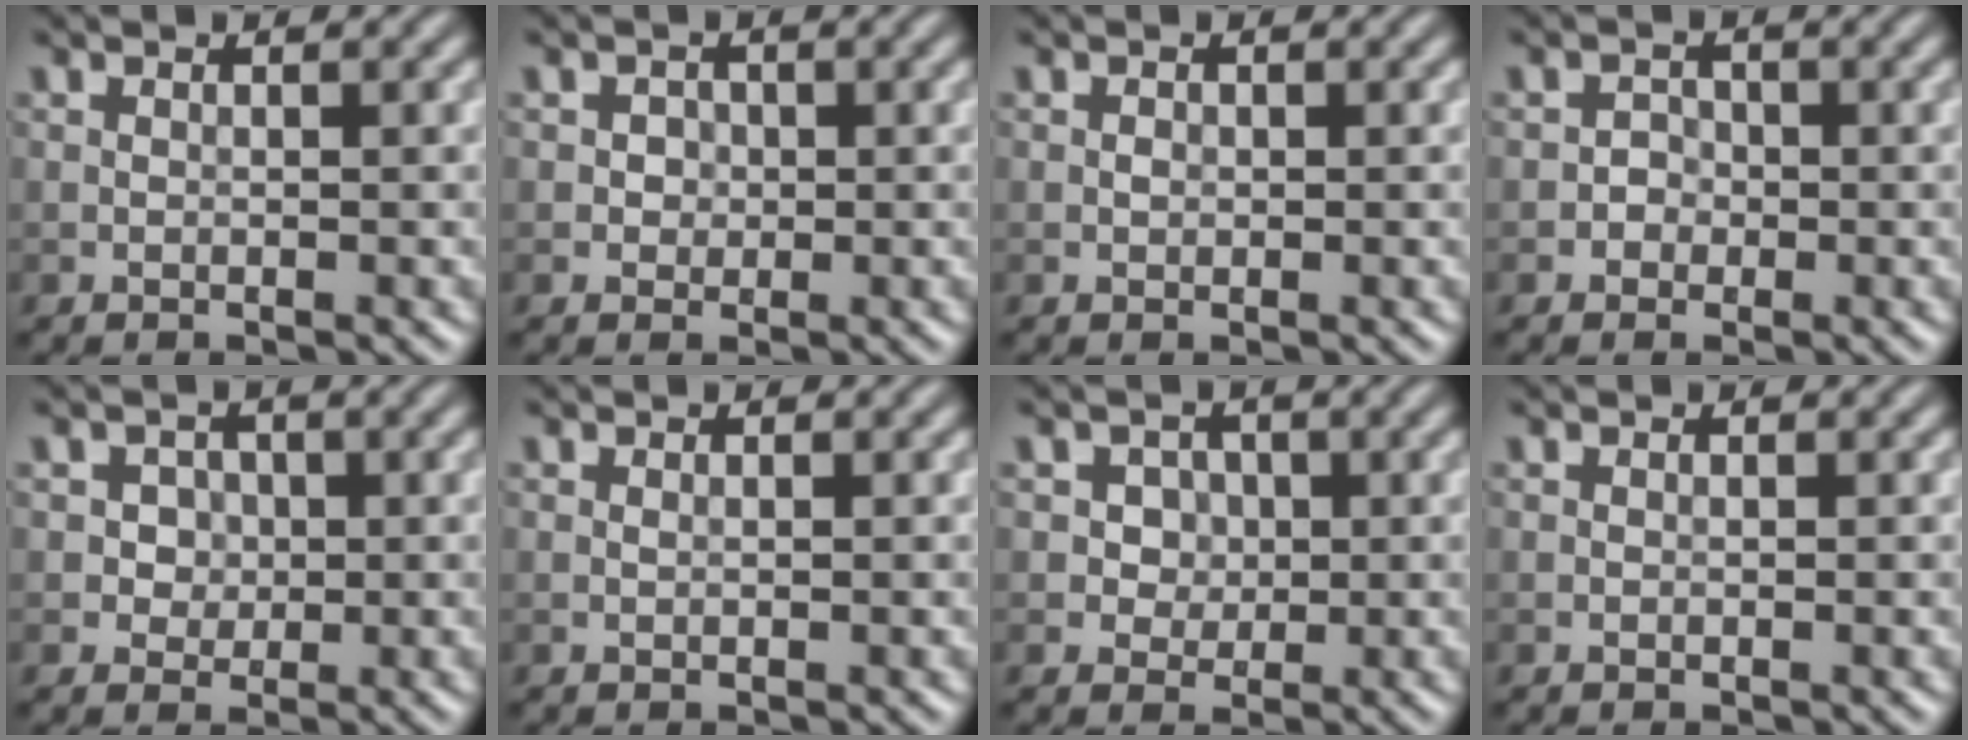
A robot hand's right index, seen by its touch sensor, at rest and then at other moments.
{"total": 1.2, "force": [0.1, 1.1, 0.4], "torque": [0.003, 0.001, 0.001]}
{"total": 0.5, "force": [0.0, 0.4, 0.3], "torque": [-0.002, -0.002, -0.001]}
{"total": 1.2, "force": [-0.4, 1.1, 0.2], "torque": [0.010, 0.002, -0.011]}
{"total": 2.2, "force": [0.4, 2.0, 0.8], "torque": [-0.001, 0.000, 0.009]}
{"total": 0.0}
{"total": 2.7, "force": [0.7, 2.3, 1.1], "torque": [-0.008, 0.001, 0.011]}
{"total": 0.0}